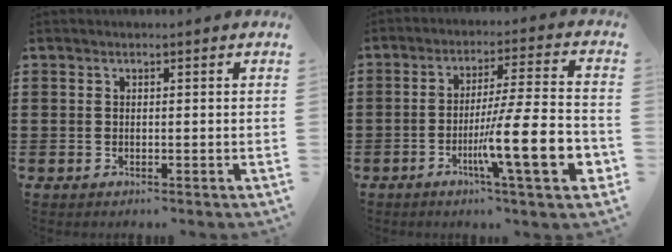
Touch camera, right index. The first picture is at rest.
{"total": 15.0, "force": [-5.0, 2.0, 14.0], "torque": [-0.231, -0.008, -0.083]}